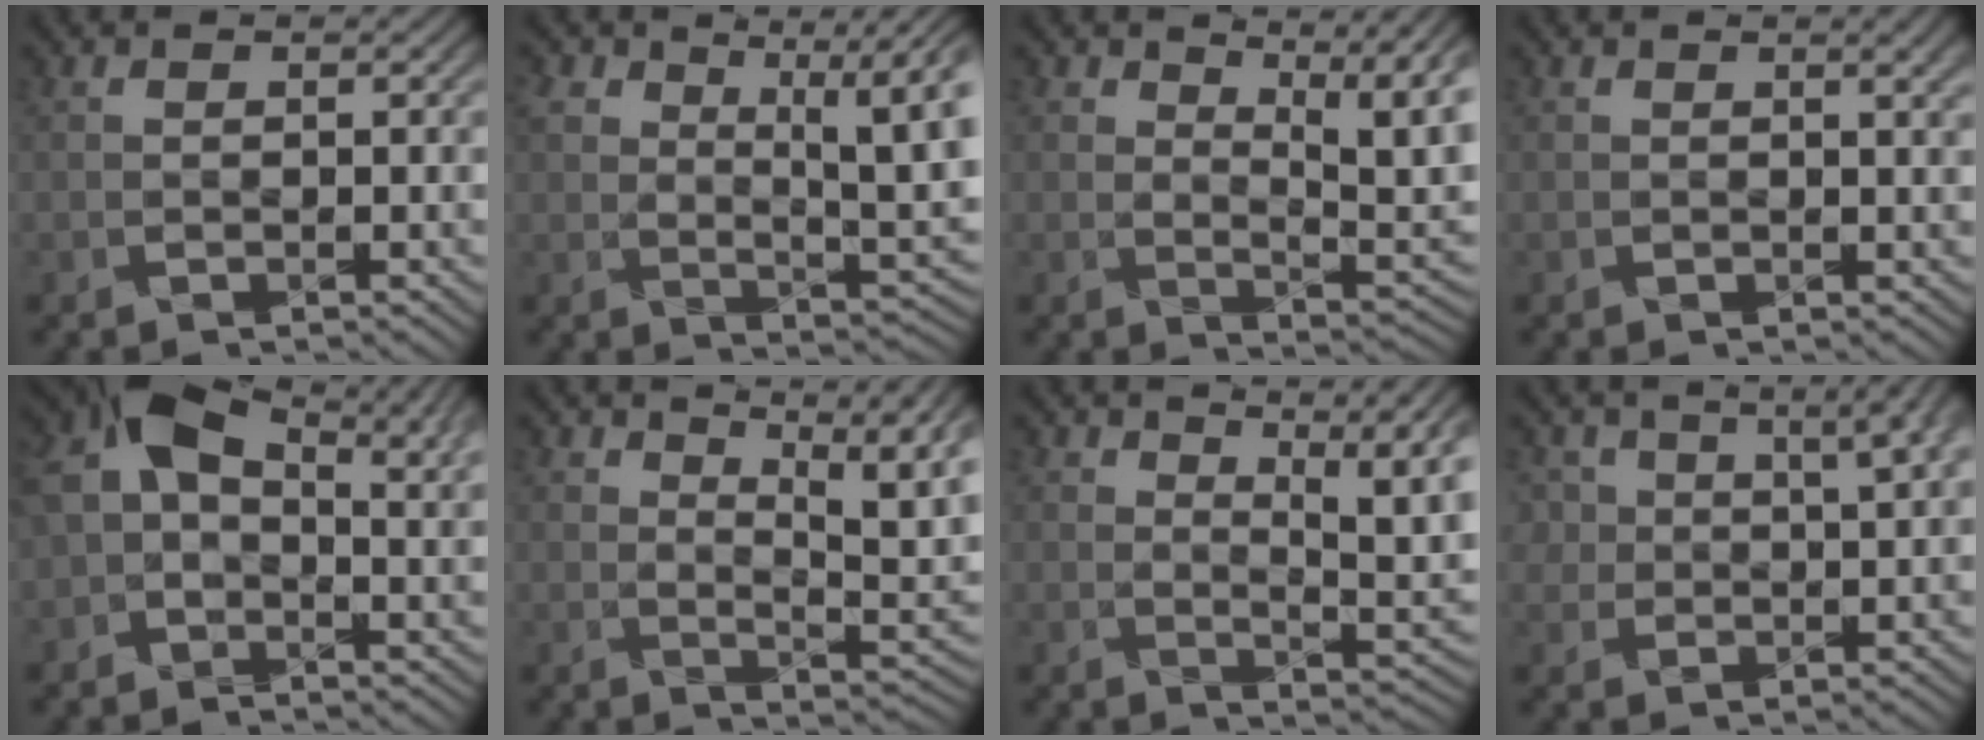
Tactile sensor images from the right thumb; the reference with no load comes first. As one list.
[{"total": 11.1, "force": [4.1, 5.3, 8.9], "torque": [-0.156, -0.003, 0.065]}, {"total": 7.9, "force": [4.4, 3.1, 5.7], "torque": [-0.094, -0.002, 0.063]}, {"total": 1.8, "force": [1.0, 0.2, 1.4], "torque": [-0.016, 0.002, 0.013]}, {"total": 13.2, "force": [3.1, 8.4, 9.7], "torque": [-0.190, 0.001, 0.049]}, {"total": 7.9, "force": [4.6, 2.8, 5.8], "torque": [-0.097, 0.001, 0.066]}, {"total": 7.2, "force": [3.8, 2.6, 5.5], "torque": [-0.094, -0.004, 0.062]}, {"total": 7.7, "force": [4.1, 4.1, 5.0], "torque": [-0.104, 0.015, 0.067]}]